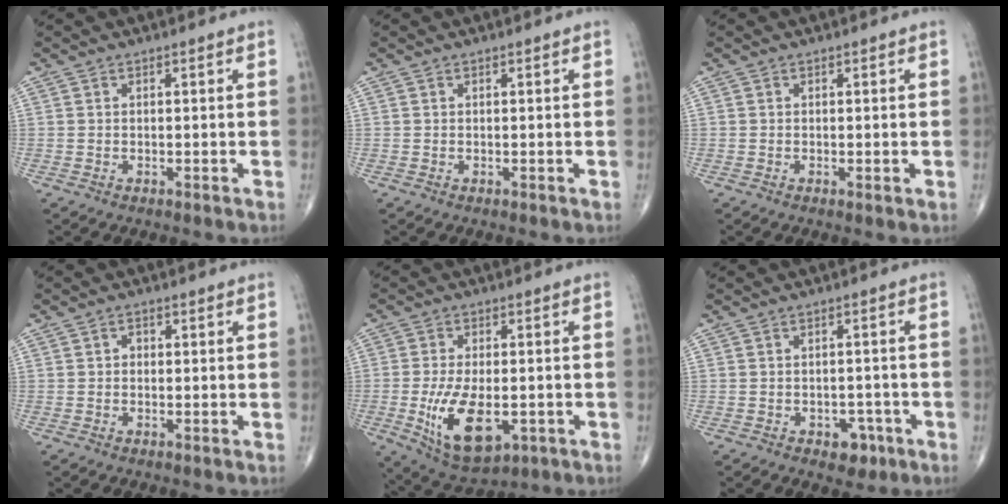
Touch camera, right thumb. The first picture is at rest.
{"total": 0.0}
{"total": 0.6, "force": [-0.1, 0.1, 0.6], "torque": [-0.015, -0.003, -0.003]}
{"total": 1.3, "force": [0.1, 1.1, 0.7], "torque": [-0.005, 0.003, -0.002]}
{"total": 12.9, "force": [-3.1, 6.6, 10.7], "torque": [-0.184, -0.010, -0.038]}
{"total": 4.2, "force": [-2.1, 2.9, 2.3], "torque": [-0.009, 0.013, -0.024]}